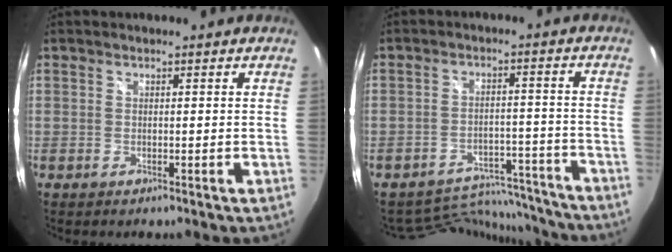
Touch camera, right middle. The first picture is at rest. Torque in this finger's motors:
{"motor_torque": [-0.69, -0.67, -0.27, -0.08]}